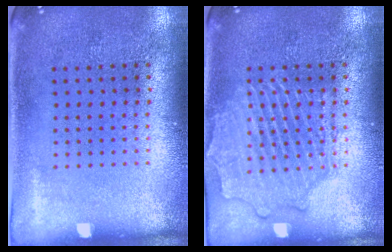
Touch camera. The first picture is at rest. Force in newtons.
{"total": 2.9, "press": 2.9, "slide": 0.3}